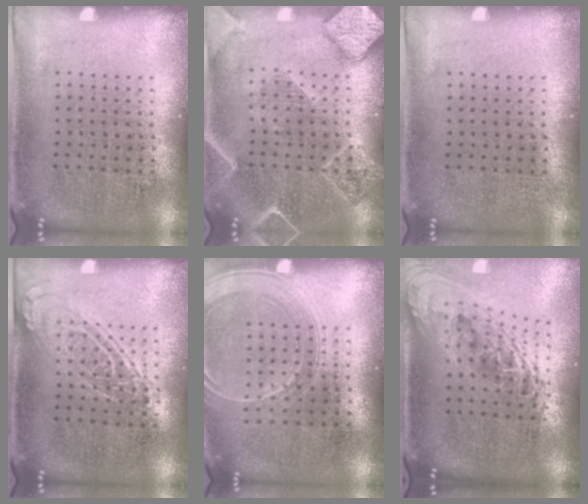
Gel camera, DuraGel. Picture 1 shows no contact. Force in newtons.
{"total": 2.1, "press": 2.1, "slide": 0.3}
{"total": 0.0}
{"total": 1.3, "press": 1.2, "slide": 0.6}
{"total": 1.5, "press": 1.5, "slide": 0.4}
{"total": 2.2, "press": 1.6, "slide": 1.5}